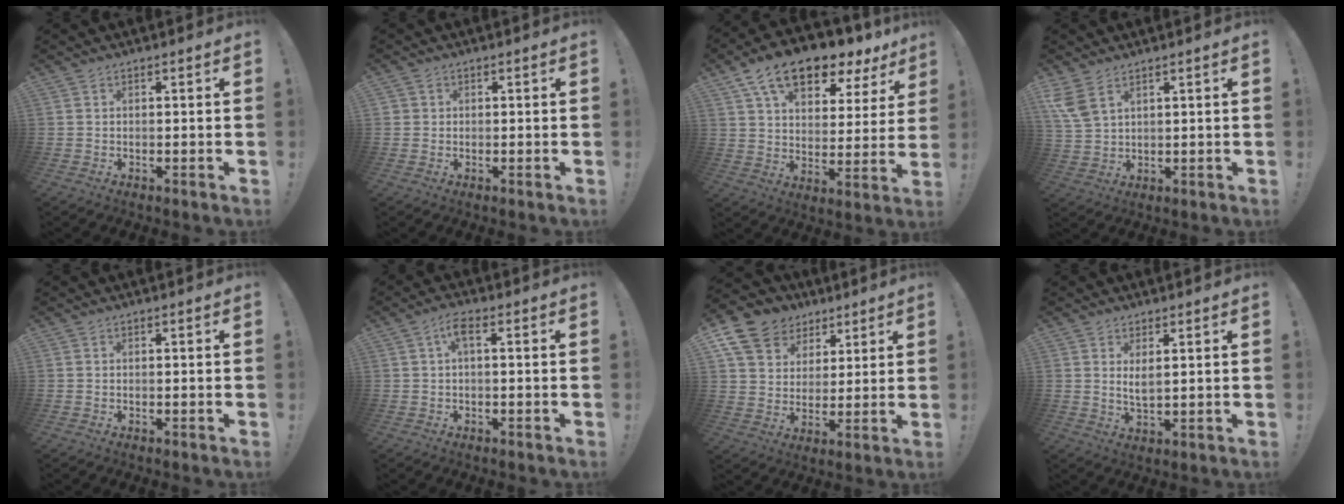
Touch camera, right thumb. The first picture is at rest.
{"total": 1.4, "force": [0.5, 1.3, 0.3], "torque": [0.002, -0.002, 0.008]}
{"total": 15.1, "force": [10.2, 7.6, 8.1], "torque": [-0.135, -0.065, 0.181]}
{"total": 6.8, "force": [4.1, 3.4, 4.2], "torque": [-0.090, -0.013, 0.081]}
{"total": 0.0}
{"total": 4.2, "force": [0.6, 1.3, 4.0], "torque": [-0.082, 0.009, 0.011]}
{"total": 12.3, "force": [6.7, 9.3, 4.3], "torque": [-0.073, -0.042, 0.135]}
{"total": 3.6, "force": [1.7, 0.8, 3.1], "torque": [-0.048, -0.014, 0.028]}